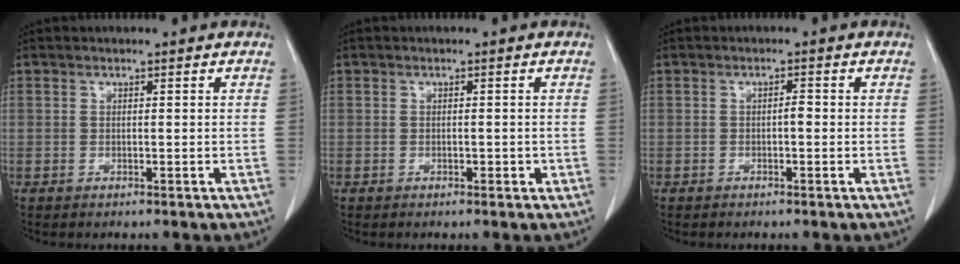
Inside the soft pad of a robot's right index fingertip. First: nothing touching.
{"total": 0.8, "force": [-0.3, 0.5, 0.5], "torque": [-0.004, 0.003, -0.001]}
{"total": 1.0, "force": [-0.2, 0.3, 0.9], "torque": [-0.013, 0.004, -0.004]}